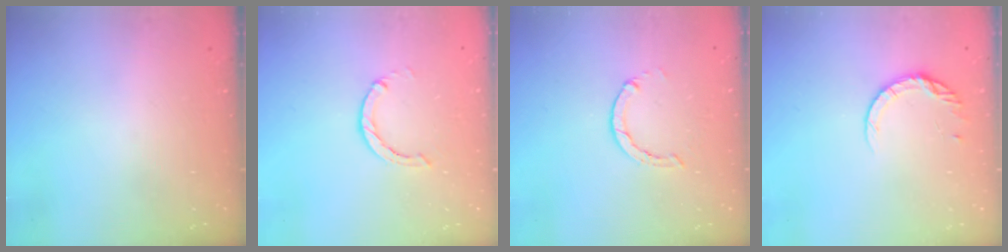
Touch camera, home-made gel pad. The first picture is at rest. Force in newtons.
{"total": 0.0}
{"total": 1.3, "press": 1.3, "slide": 0.3}
{"total": 7.9, "press": 7.8, "slide": 0.9}